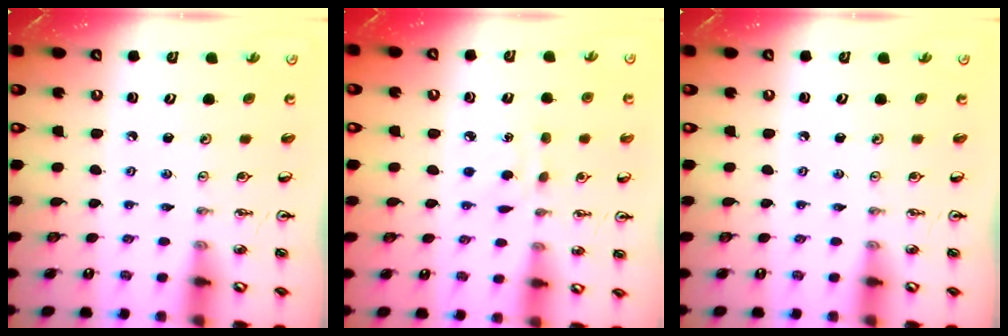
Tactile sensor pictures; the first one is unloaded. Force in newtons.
{"total": 4.7, "press": 4.7, "slide": 0.6}
{"total": 0.0}